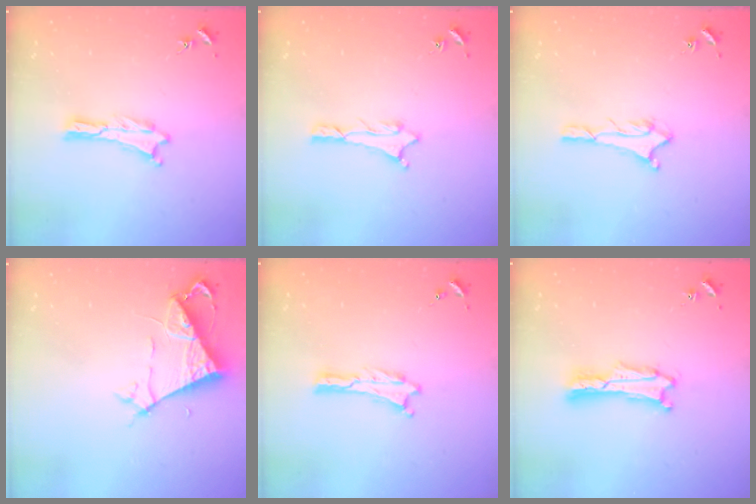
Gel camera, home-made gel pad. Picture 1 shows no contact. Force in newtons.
{"total": 0.9, "press": 0.8, "slide": 0.1}
{"total": 1.6, "press": 1.6, "slide": 0.1}
{"total": 6.6, "press": 6.5, "slide": 0.7}
{"total": 0.0}
{"total": 1.7, "press": 1.7, "slide": 0.3}